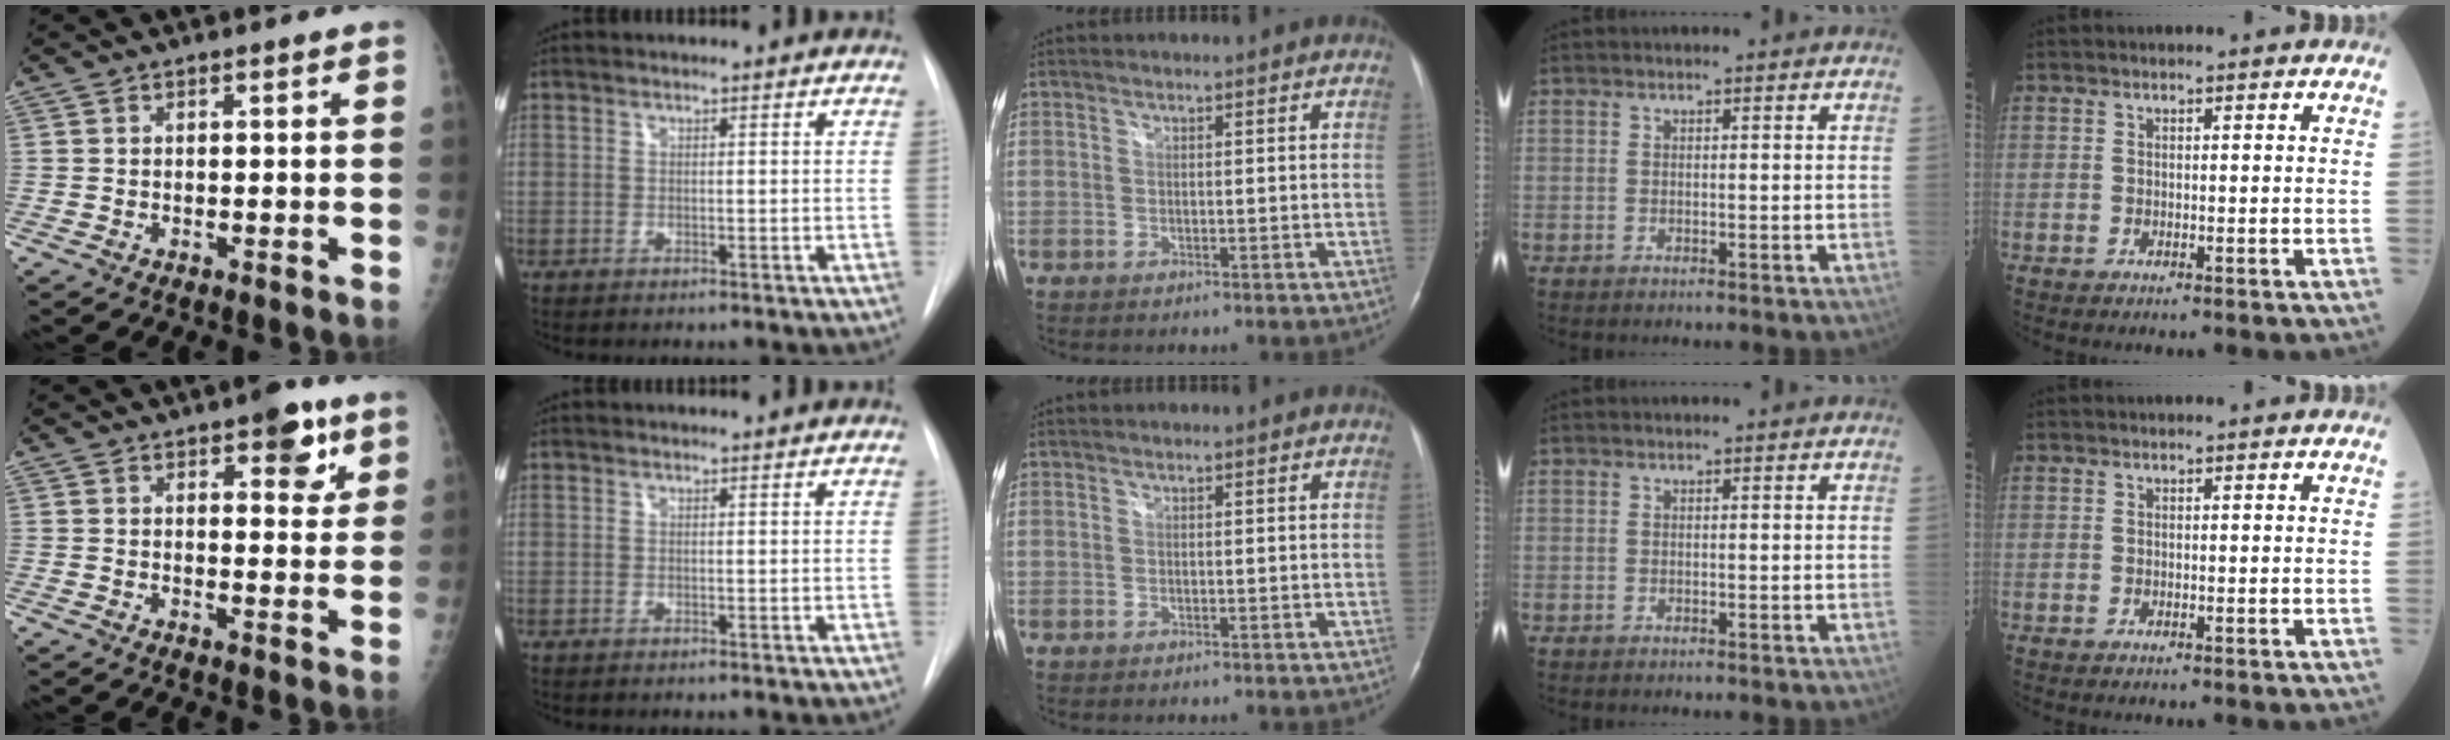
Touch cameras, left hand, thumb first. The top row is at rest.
{"thumb": {"total": 7.0, "force": [3.8, 3.2, 4.9], "torque": [-0.034, -0.016, 0.045]}}